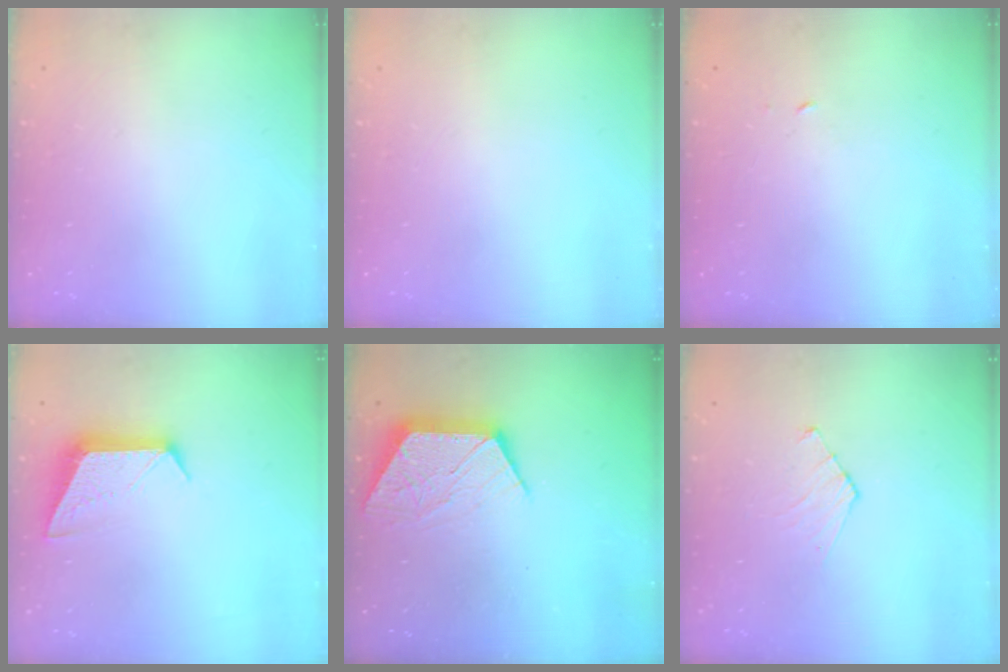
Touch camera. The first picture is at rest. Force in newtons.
{"total": 0.0}
{"total": 1.9, "press": 1.9, "slide": 0.1}
{"total": 9.9, "press": 9.9, "slide": 0.2}
{"total": 10.6, "press": 10.6, "slide": 0.6}
{"total": 4.4, "press": 4.4, "slide": 0.4}